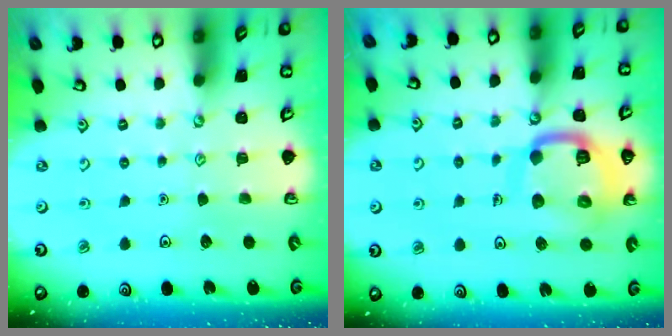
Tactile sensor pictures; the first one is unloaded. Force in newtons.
{"total": 15.0, "press": 14.9, "slide": 1.5}